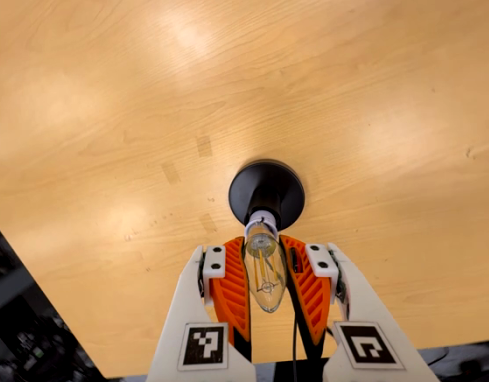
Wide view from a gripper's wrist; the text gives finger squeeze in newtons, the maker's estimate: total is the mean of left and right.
{"total": 19.9, "left": 19.5, "right": 20.2}